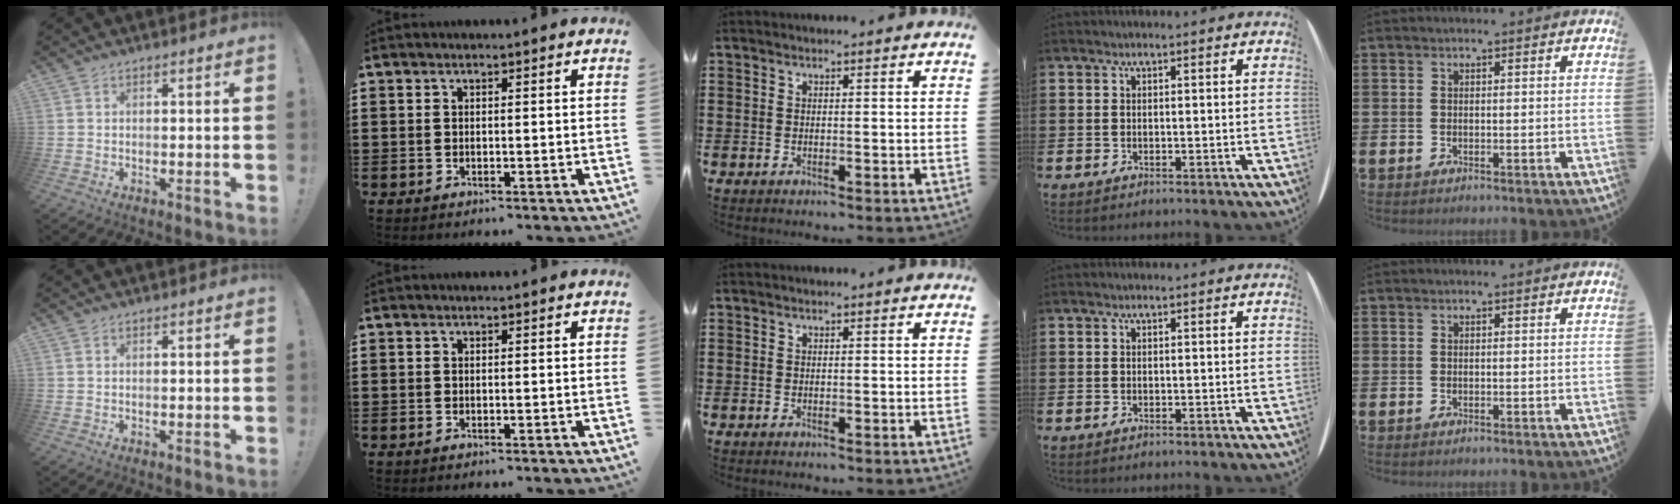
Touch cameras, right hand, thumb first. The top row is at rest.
{}